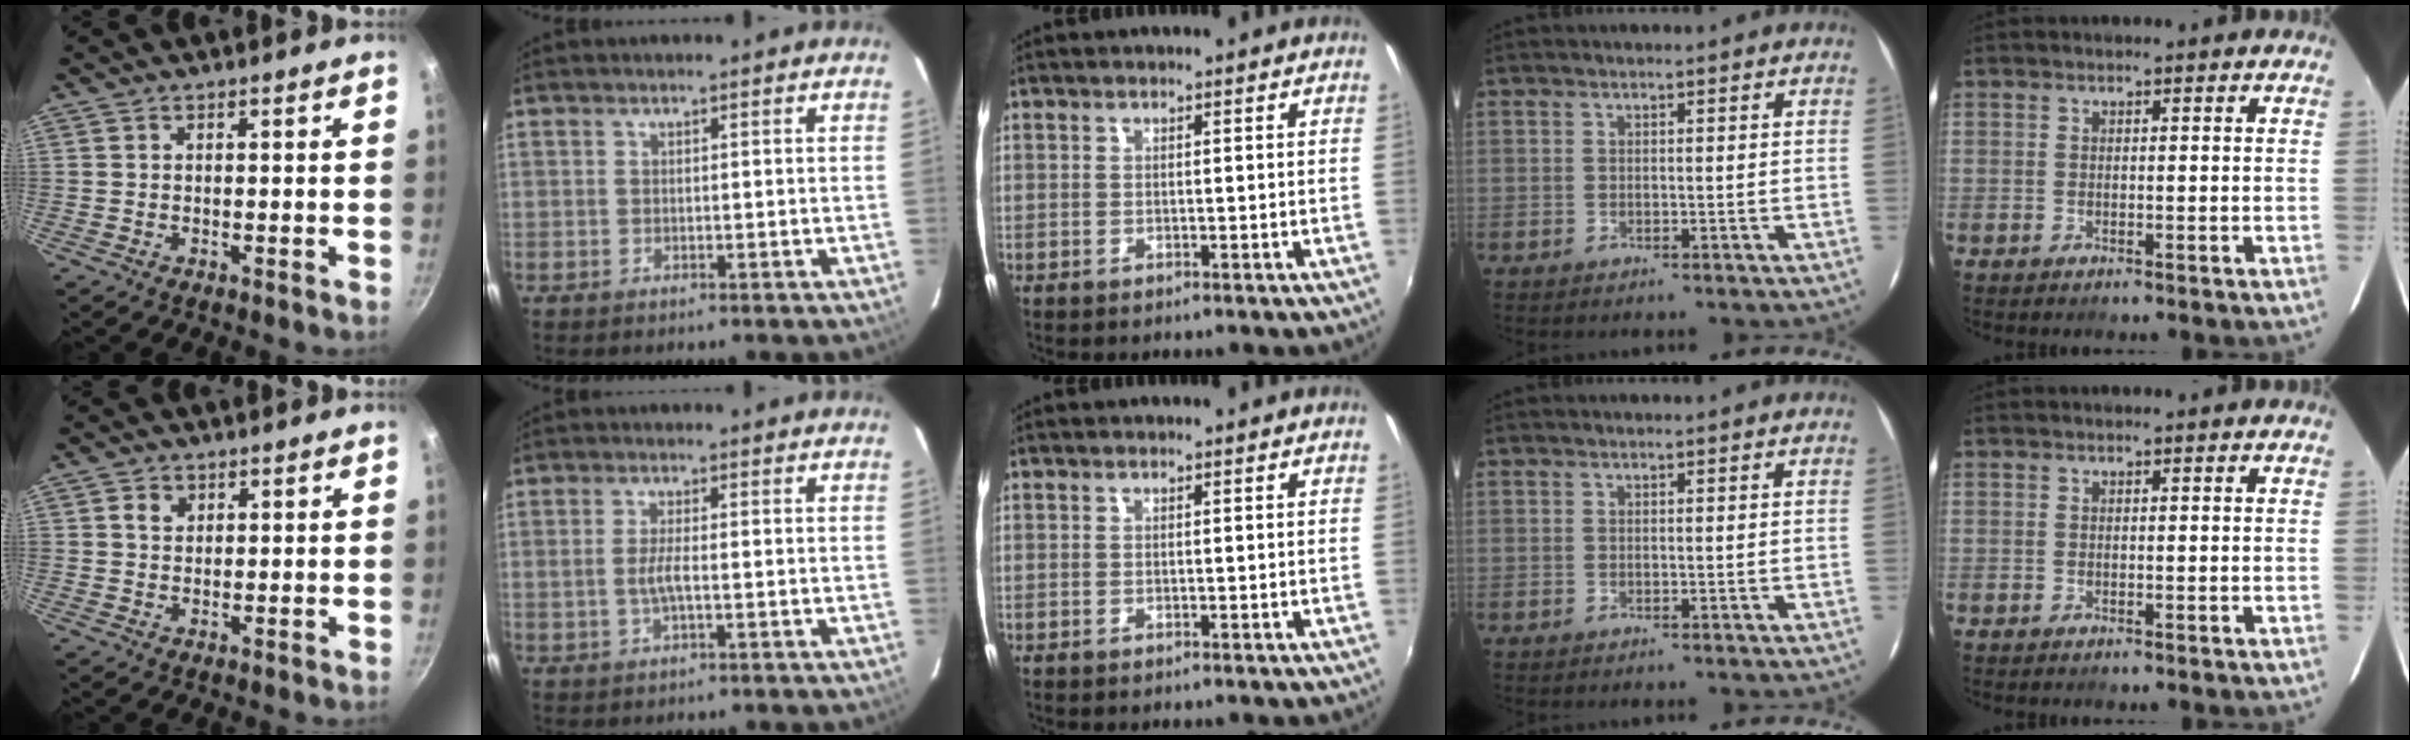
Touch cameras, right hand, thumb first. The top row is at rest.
{"thumb": {"total": 2.6, "force": [0.9, 2.1, 1.1], "torque": [-0.010, 0.002, 0.013]}, "index": {"total": 3.1, "force": [-0.6, 0.6, 3.0], "torque": [-0.060, -0.001, -0.010]}}